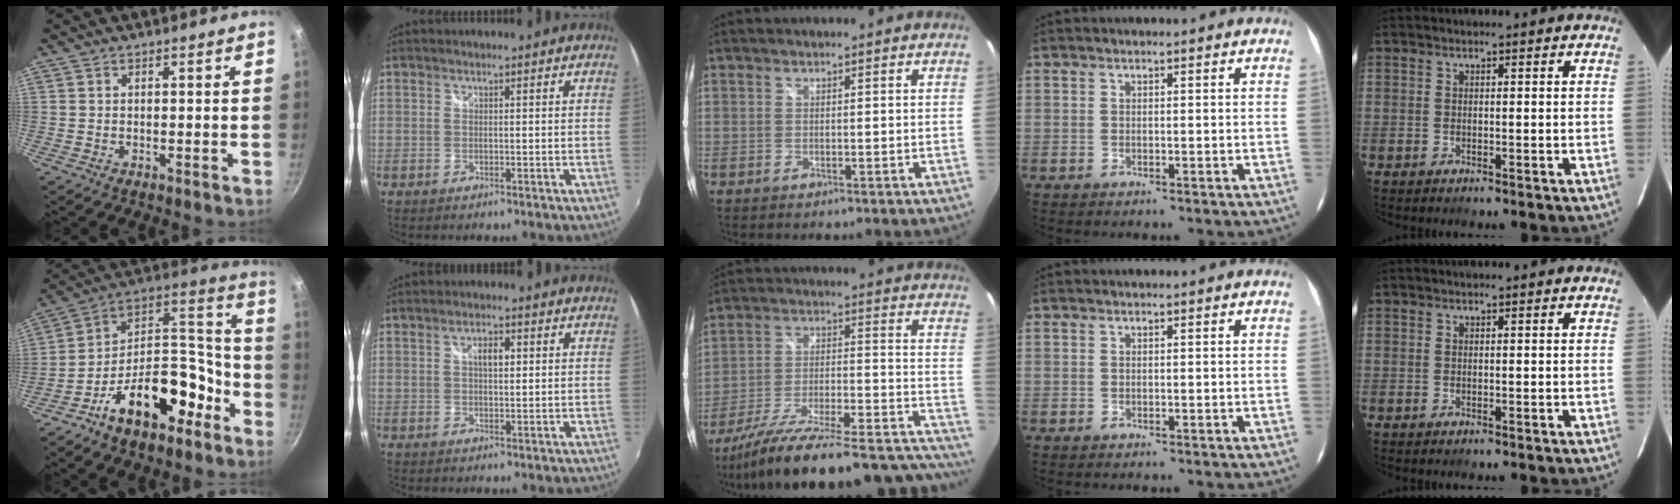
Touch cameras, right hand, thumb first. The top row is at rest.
{"thumb": {"total": 20.5, "force": [-10.8, 11.2, 13.4], "torque": [-0.163, 0.102, -0.176]}, "index": {"total": 3.0, "force": [0.8, 1.2, 2.7], "torque": [-0.044, 0.007, 0.012]}, "middle": {"total": 34.4, "force": [-29.0, 6.5, 17.4], "torque": [-0.233, -0.047, -0.407]}}